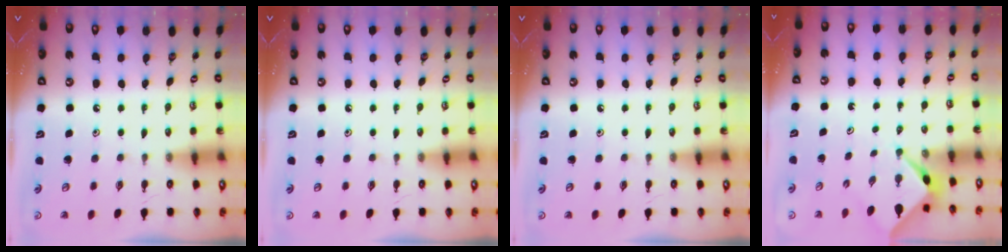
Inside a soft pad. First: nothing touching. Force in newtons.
{"total": 0.0}
{"total": 0.0}
{"total": 2.3, "press": 2.3, "slide": 0.4}